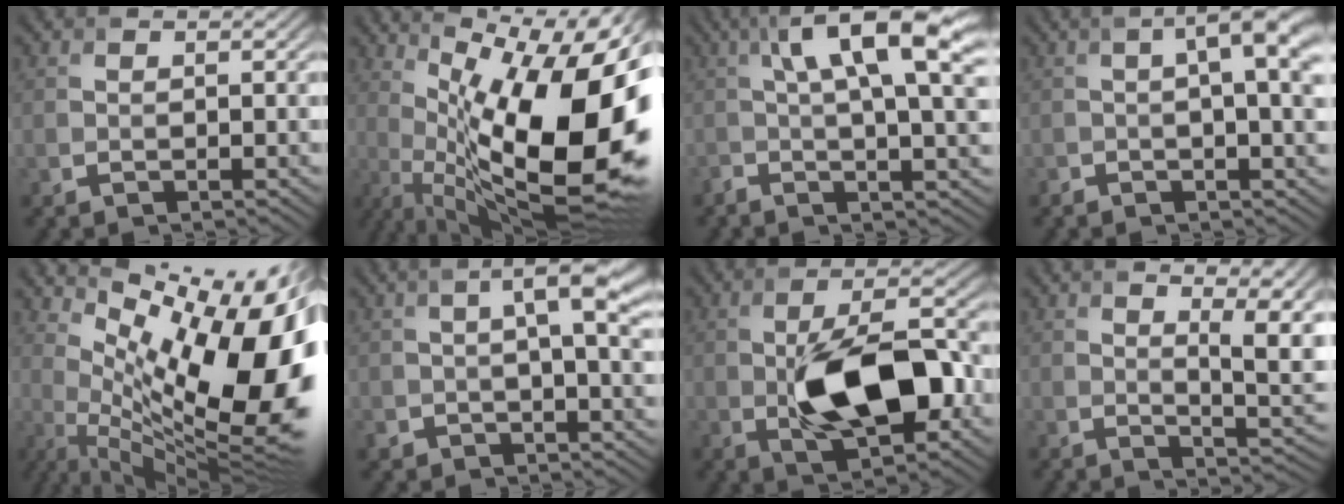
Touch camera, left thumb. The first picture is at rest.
{"total": 19.8, "force": [1.6, 7.3, 18.4], "torque": [-0.269, -0.007, 0.035]}
{"total": 10.6, "force": [2.2, 2.6, 10.1], "torque": [-0.158, 0.012, 0.039]}
{"total": 6.4, "force": [0.7, 1.6, 6.1], "torque": [-0.087, 0.008, 0.011]}
{"total": 17.5, "force": [4.4, 6.4, 15.7], "torque": [-0.243, -0.001, 0.095]}
{"total": 6.1, "force": [1.5, 2.6, 5.3], "torque": [-0.092, -0.004, 0.028]}
{"total": 12.3, "force": [-1.6, 5.6, 10.8], "torque": [-0.192, -0.002, -0.022]}
{"total": 10.3, "force": [4.6, 3.3, 8.6], "torque": [-0.118, 0.014, 0.076]}